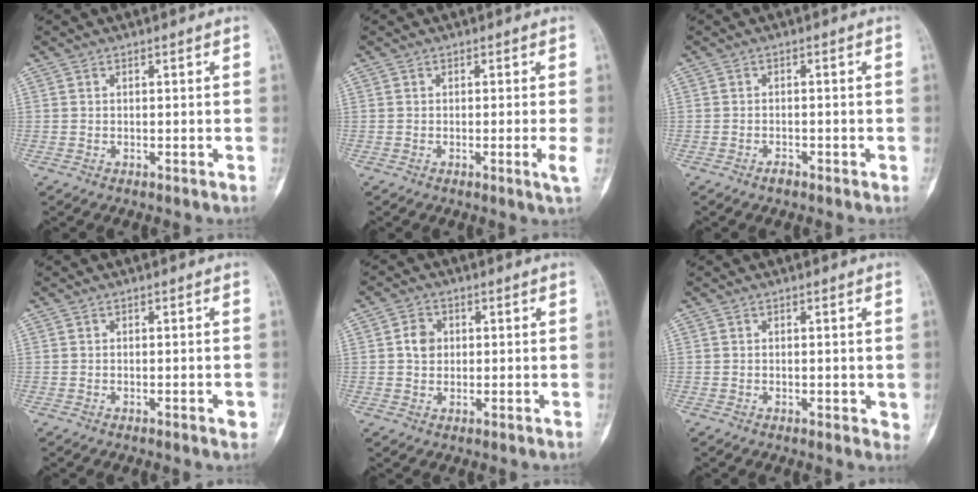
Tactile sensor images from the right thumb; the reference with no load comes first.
{"total": 1.8, "force": [-0.3, -0.4, 1.7], "torque": [-0.028, -0.007, -0.008]}
{"total": 1.3, "force": [-1.0, 0.7, 0.5], "torque": [-0.005, 0.005, -0.018]}
{"total": 1.4, "force": [-0.5, 0.5, 1.2], "torque": [-0.009, 0.003, -0.008]}
{"total": 4.0, "force": [0.6, 3.4, 2.1], "torque": [-0.019, 0.003, 0.006]}
{"total": 1.6, "force": [0.1, 0.9, 1.3], "torque": [-0.007, -0.005, -0.001]}